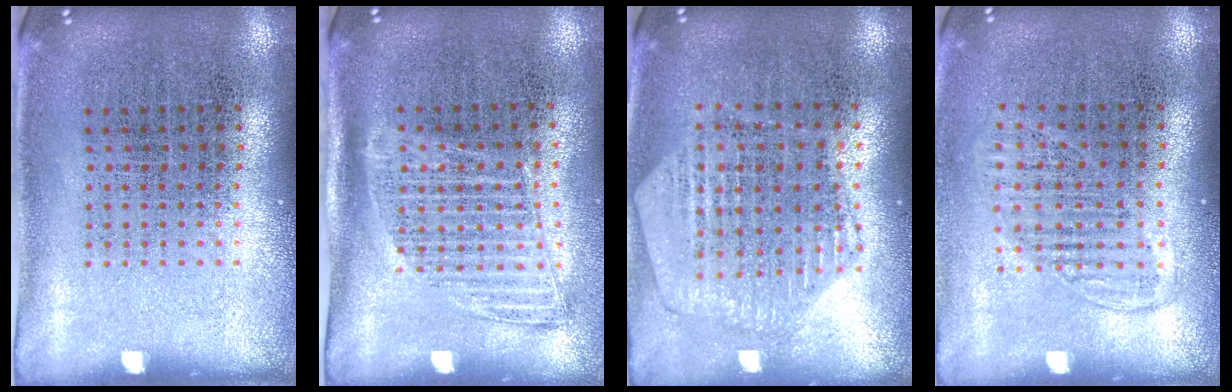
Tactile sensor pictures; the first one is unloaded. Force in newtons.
{"total": 1.4, "press": 1.2, "slide": 0.6}
{"total": 1.1, "press": 1.1, "slide": 0.2}
{"total": 1.3, "press": 1.2, "slide": 0.6}